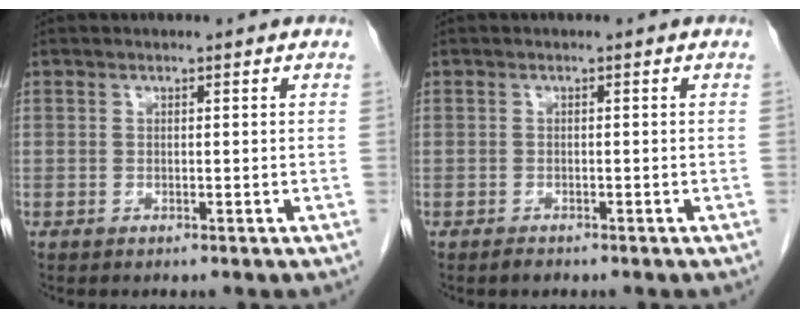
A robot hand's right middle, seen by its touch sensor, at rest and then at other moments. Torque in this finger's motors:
{"motor_torque": [0.38, -0.28, -0.09, -0.03]}